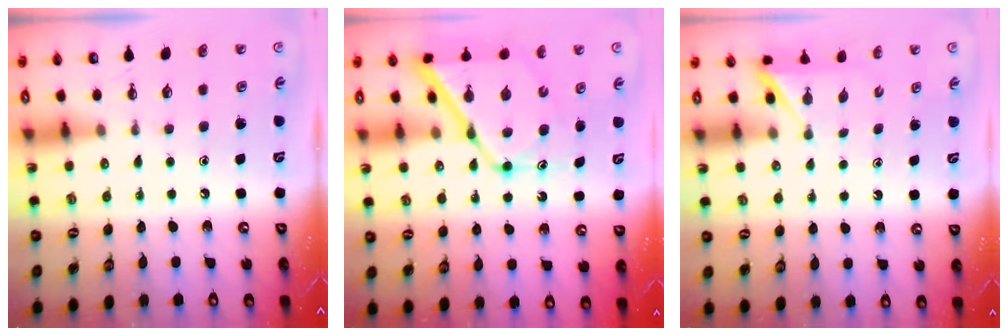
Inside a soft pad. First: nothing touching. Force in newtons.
{"total": 14.0, "press": 14.0, "slide": 1.1}
{"total": 1.9, "press": 1.9, "slide": 0.2}